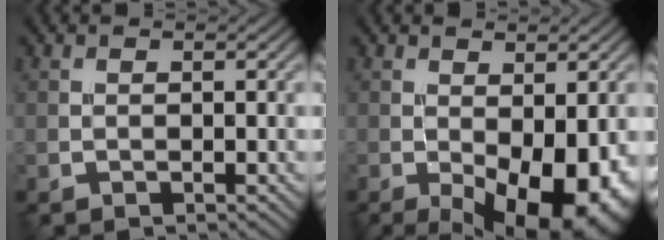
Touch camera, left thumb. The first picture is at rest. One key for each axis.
{"total": 12.1, "fx": -4.3, "fy": 5.6, "fz": 9.9, "tx": -0.146, "ty": -0.040, "tz": -0.040}